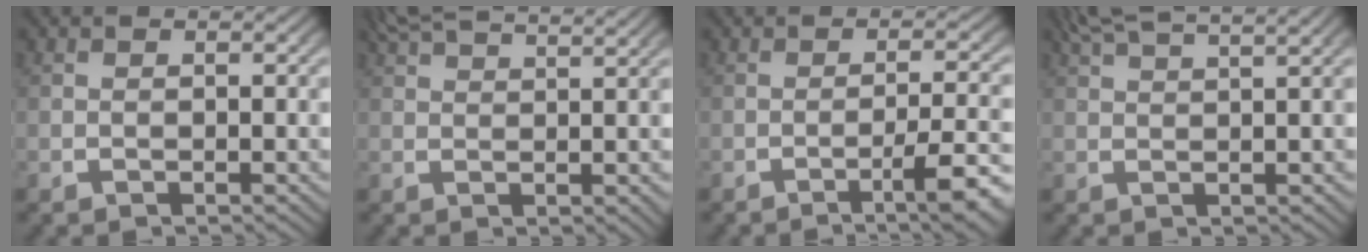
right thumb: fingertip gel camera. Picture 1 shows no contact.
{"total": 4.0, "force": [3.5, 0.4, 1.9], "torque": [-0.021, 0.005, 0.060]}
{"total": 5.1, "force": [-2.2, 1.3, 4.4], "torque": [-0.060, 0.001, -0.035]}
{"total": 4.8, "force": [4.0, 0.7, 2.5], "torque": [-0.031, 0.007, 0.067]}